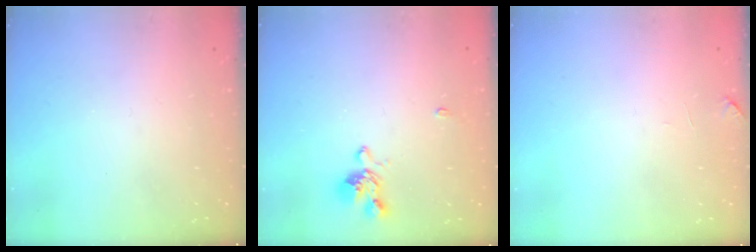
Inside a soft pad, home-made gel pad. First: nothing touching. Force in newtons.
{"total": 1.2, "press": 0.8, "slide": 1.0}
{"total": 1.0, "press": 0.8, "slide": 0.6}